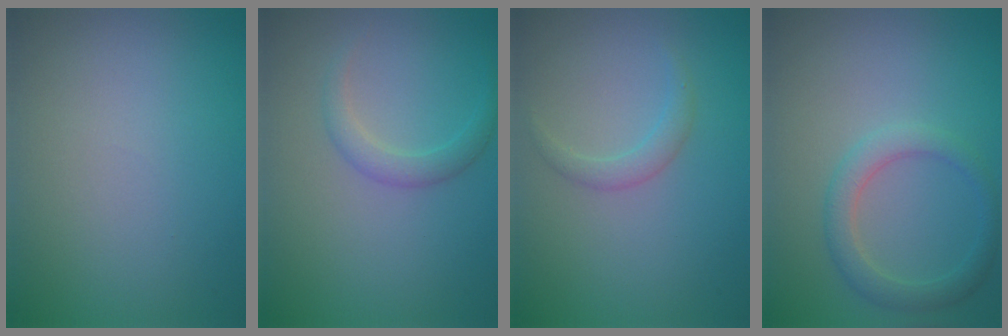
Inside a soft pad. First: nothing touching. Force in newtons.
{"total": 1.7, "press": 1.7, "slide": 0.1}
{"total": 1.3, "press": 1.3, "slide": 0.1}
{"total": 2.6, "press": 2.6, "slide": 0.2}